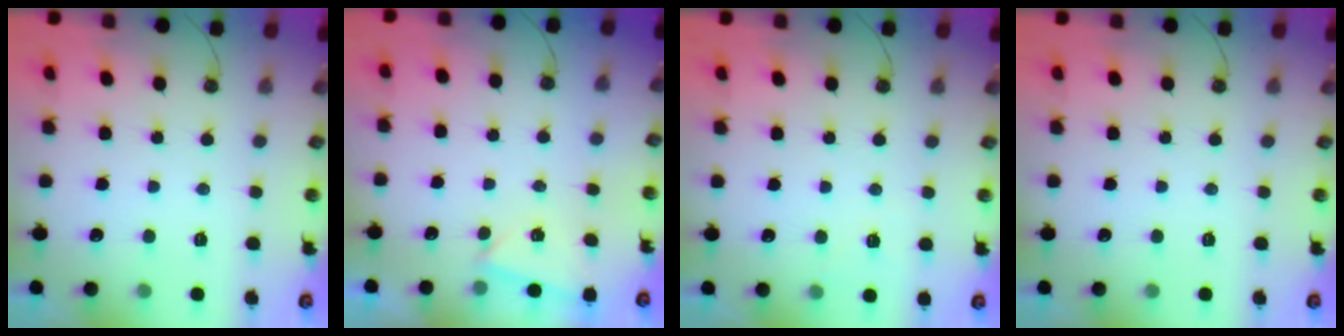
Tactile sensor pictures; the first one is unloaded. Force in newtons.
{"total": 2.8, "press": 1.5, "slide": 2.3}
{"total": 3.1, "press": 2.9, "slide": 1.2}
{"total": 0.0}